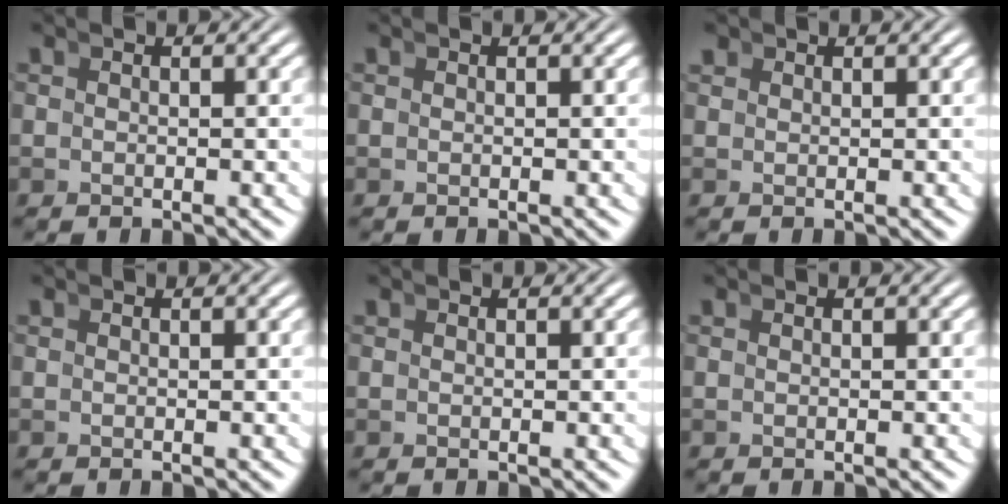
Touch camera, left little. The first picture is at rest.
{"total": 0.0}
{"total": 0.5, "force": [0.5, 0.3, -0.1], "torque": [-0.004, -0.007, 0.014]}
{"total": 0.0}
{"total": 0.0}
{"total": 0.0}